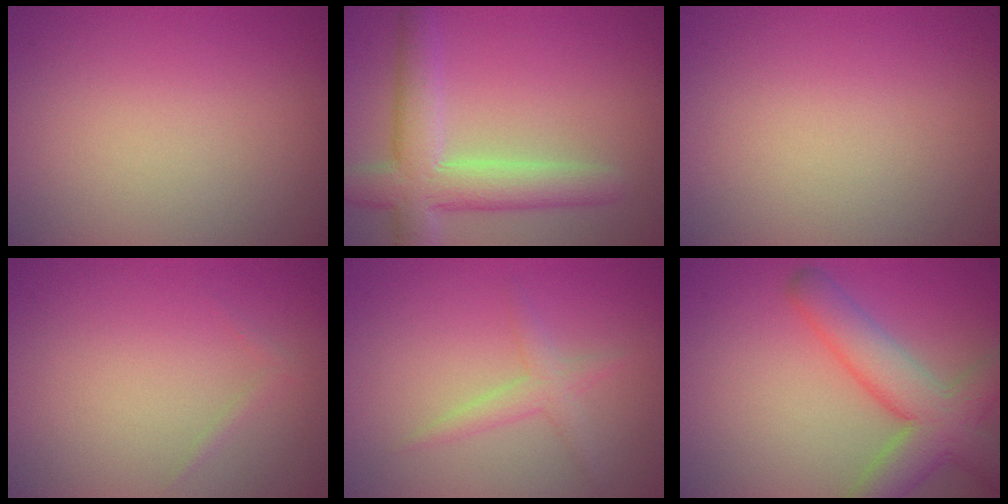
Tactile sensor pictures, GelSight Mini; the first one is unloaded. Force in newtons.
{"total": 6.0, "press": 6.0, "slide": 0.5}
{"total": 0.0}
{"total": 0.5, "press": 0.5, "slide": 0.0}
{"total": 1.9, "press": 1.9, "slide": 0.0}
{"total": 6.6, "press": 6.6, "slide": 0.3}